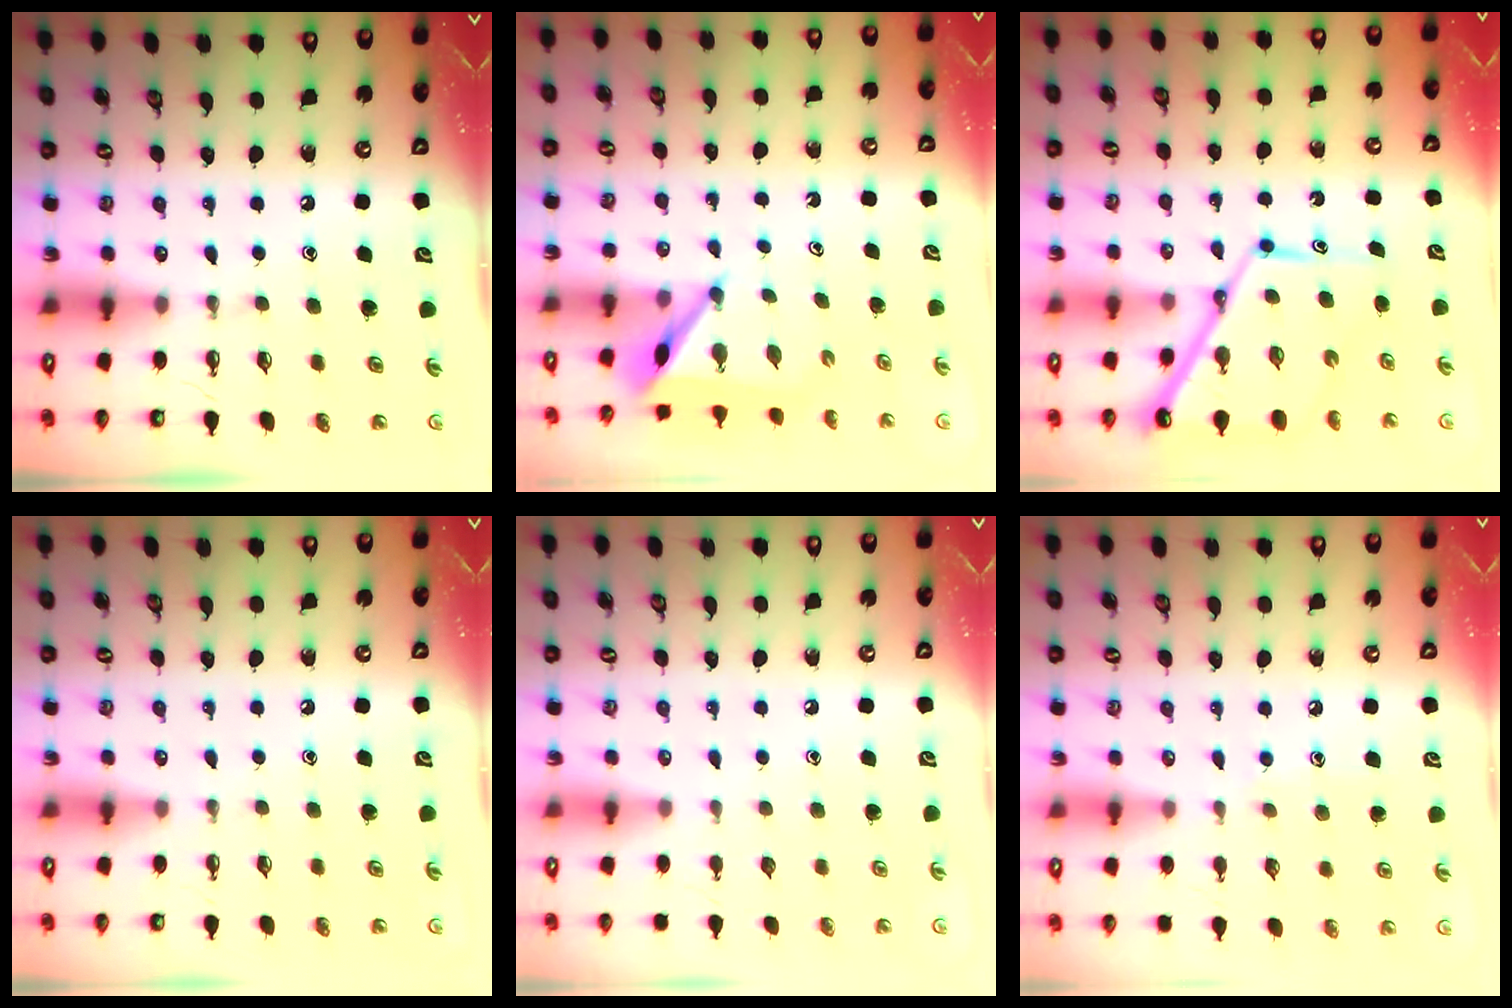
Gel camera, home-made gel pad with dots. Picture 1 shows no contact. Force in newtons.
{"total": 5.7, "press": 5.7, "slide": 0.3}
{"total": 13.3, "press": 13.2, "slide": 1.2}
{"total": 0.0}
{"total": 0.0}
{"total": 5.0, "press": 5.0, "slide": 0.6}